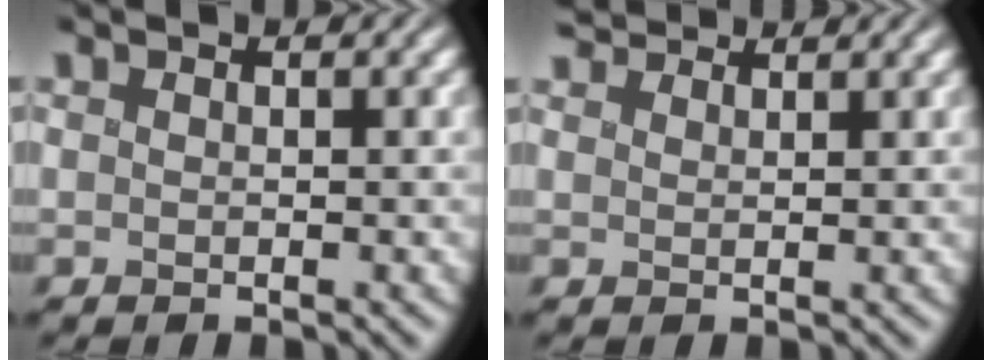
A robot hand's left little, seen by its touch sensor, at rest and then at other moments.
{"total": 4.5, "force": [3.9, 1.5, 1.6], "torque": [-0.032, 0.017, 0.046]}